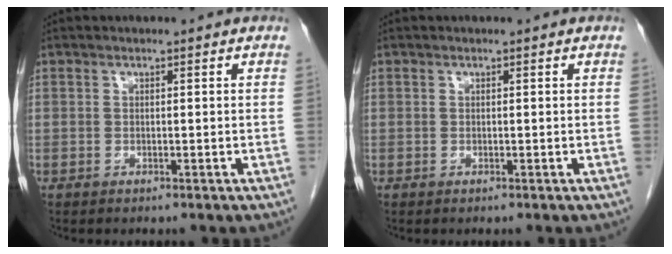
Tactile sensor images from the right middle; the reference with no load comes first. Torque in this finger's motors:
{"motor_torque": [-0.26, 0.00, -0.02, -0.01]}